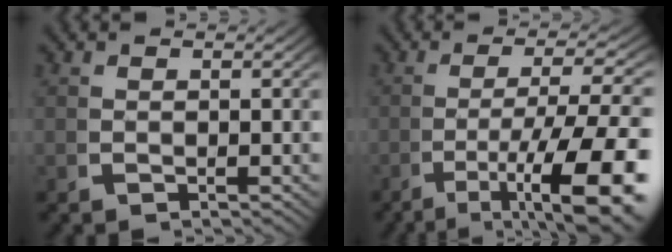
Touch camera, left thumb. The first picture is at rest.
{"total": 11.5, "force": [-4.0, 5.3, 9.4], "torque": [-0.155, -0.044, -0.034]}